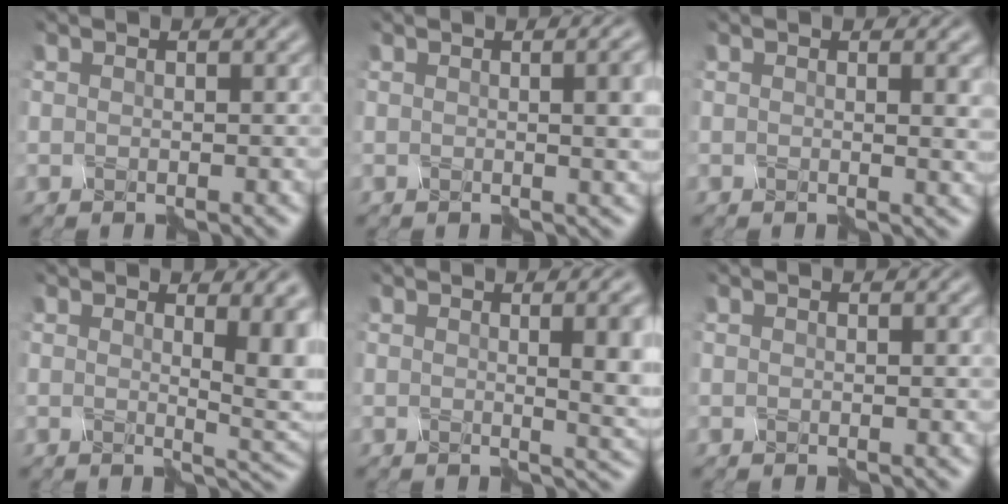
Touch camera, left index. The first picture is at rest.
{"total": 3.5, "force": [0.4, 0.9, 3.4], "torque": [-0.020, 0.001, 0.006]}
{"total": 1.6, "force": [0.9, 0.2, 1.3], "torque": [-0.017, -0.001, 0.016]}
{"total": 5.9, "force": [1.4, 2.2, 5.3], "torque": [-0.046, -0.004, 0.027]}
{"total": 4.9, "force": [0.5, 1.3, 4.7], "torque": [-0.047, -0.006, 0.010]}
{"total": 0.0}